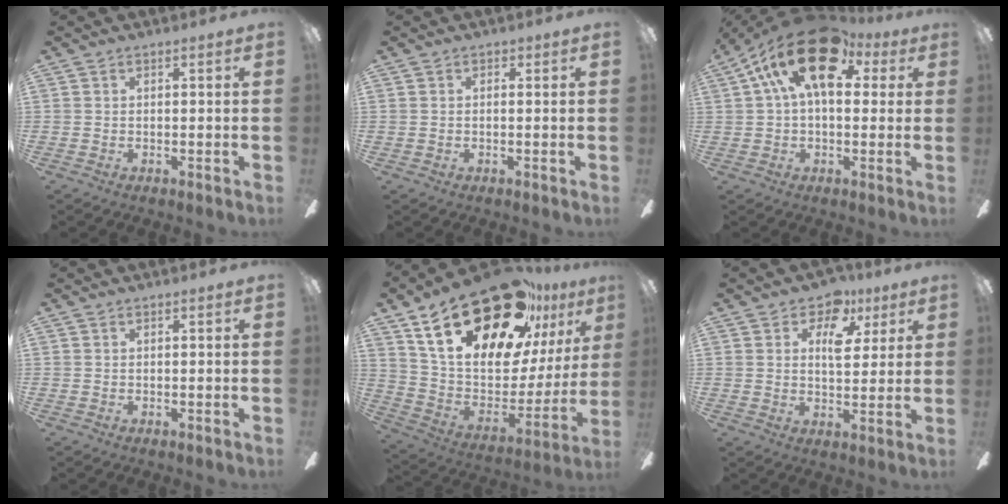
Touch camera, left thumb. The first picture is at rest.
{"total": 0.8, "force": [0.1, 0.8, 0.1], "torque": [-0.002, 0.006, -0.001]}
{"total": 19.0, "force": [7.8, 9.9, 14.2], "torque": [-0.247, -0.022, 0.128]}
{"total": 0.0}
{"total": 30.9, "force": [20.7, 13.8, 18.3], "torque": [-0.317, -0.126, 0.375]}
{"total": 9.7, "force": [4.7, 5.9, 6.1], "torque": [-0.078, -0.010, 0.078]}